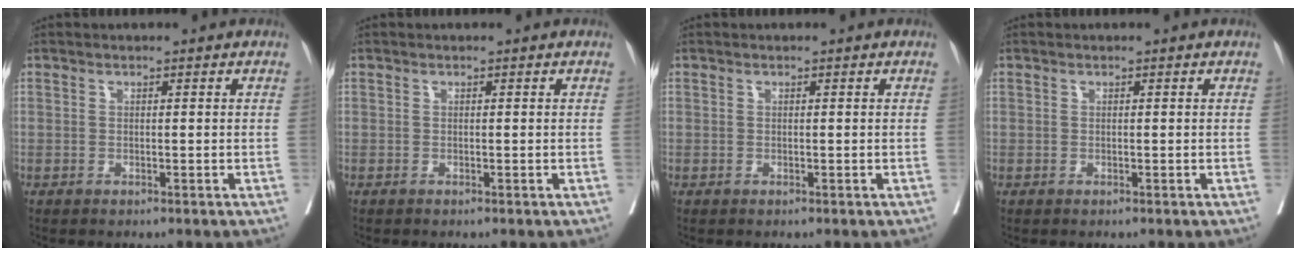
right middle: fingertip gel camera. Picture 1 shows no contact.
{"total": 0.0}
{"total": 0.0}
{"total": 0.0}